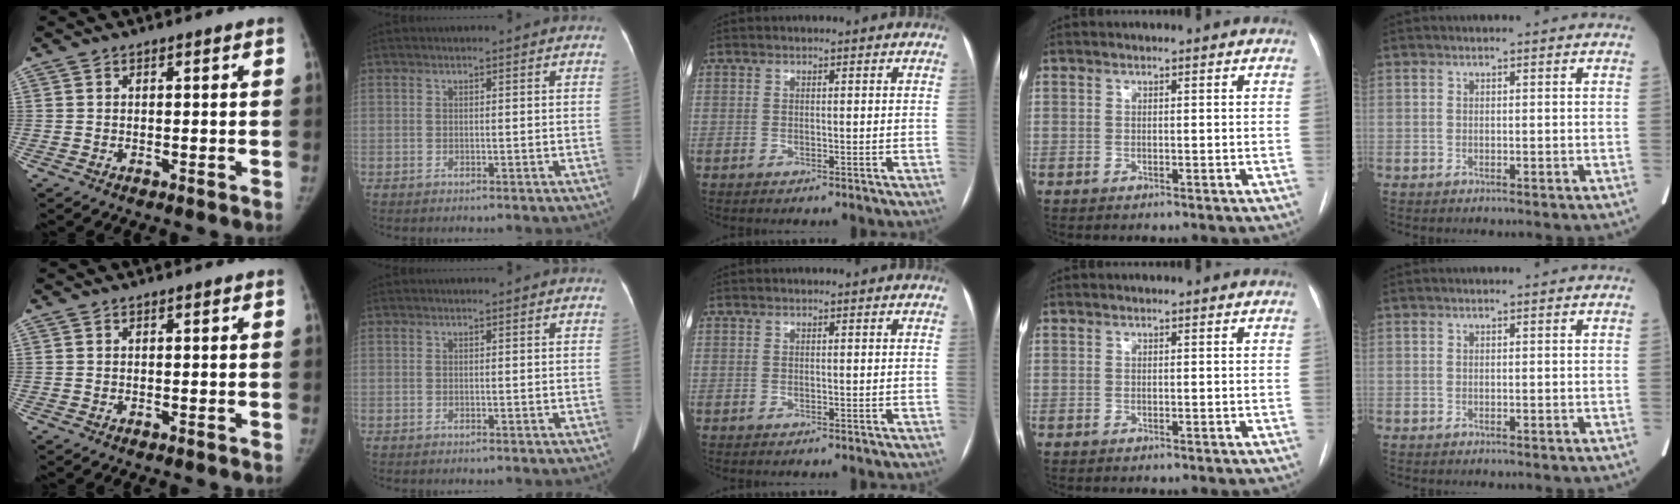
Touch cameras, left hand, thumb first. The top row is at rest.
{}